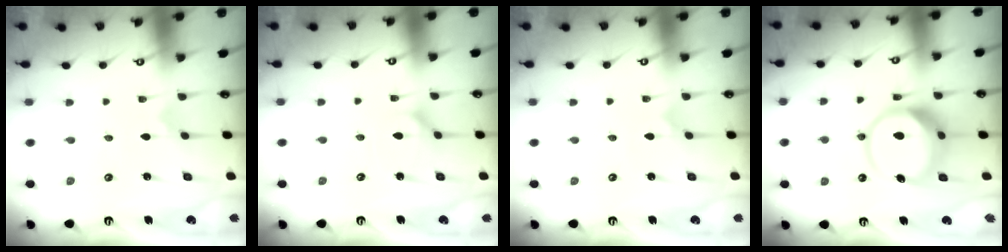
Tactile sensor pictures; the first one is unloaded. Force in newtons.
{"total": 2.6, "press": 2.6, "slide": 0.3}
{"total": 1.0, "press": 1.0, "slide": 0.0}
{"total": 12.8, "press": 12.7, "slide": 1.7}